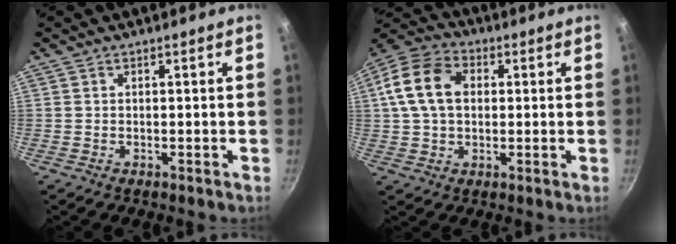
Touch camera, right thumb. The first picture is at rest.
{"total": 12.5, "force": [2.1, 9.0, 8.5], "torque": [-0.142, 0.018, 0.023]}